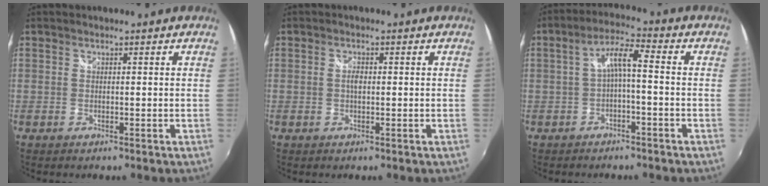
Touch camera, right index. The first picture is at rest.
{"total": 1.5, "force": [-0.1, 0.7, 1.3], "torque": [-0.026, 0.002, -0.003]}
{"total": 5.3, "force": [-1.2, 0.9, 5.1], "torque": [-0.107, 0.014, -0.021]}